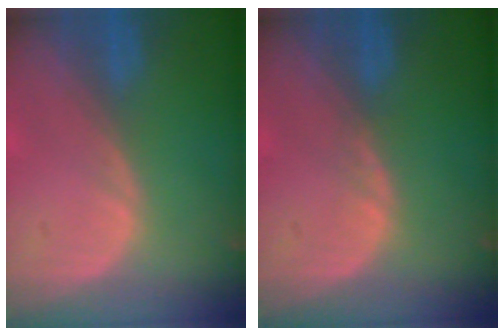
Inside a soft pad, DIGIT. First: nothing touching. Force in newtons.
{"total": 0.7, "press": 0.7, "slide": 0.2}